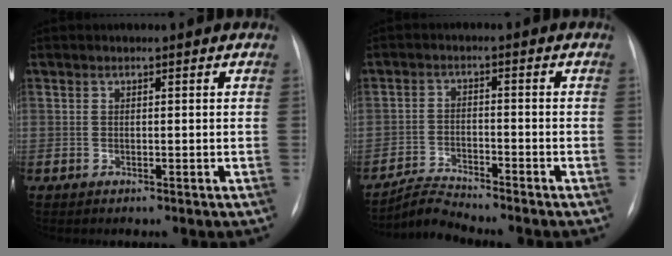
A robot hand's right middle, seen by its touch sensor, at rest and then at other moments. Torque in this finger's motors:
{"motor_torque": [-0.35, -0.31, -0.05, -0.01]}